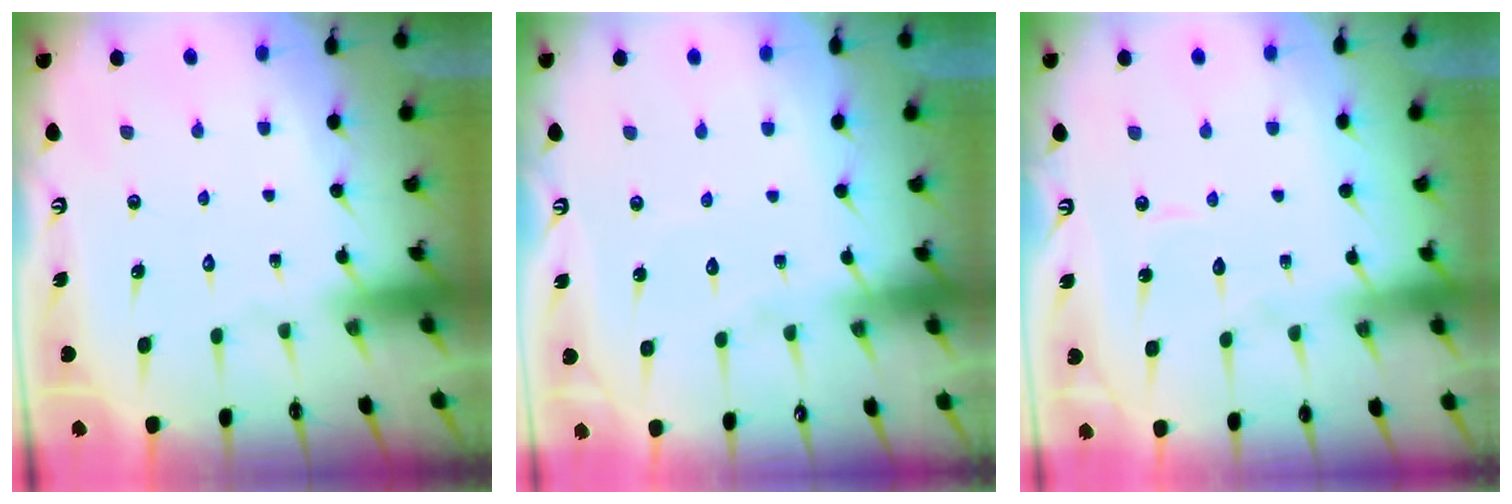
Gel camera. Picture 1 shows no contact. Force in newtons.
{"total": 5.2, "press": 5.1, "slide": 0.5}
{"total": 3.2, "press": 3.2, "slide": 0.1}